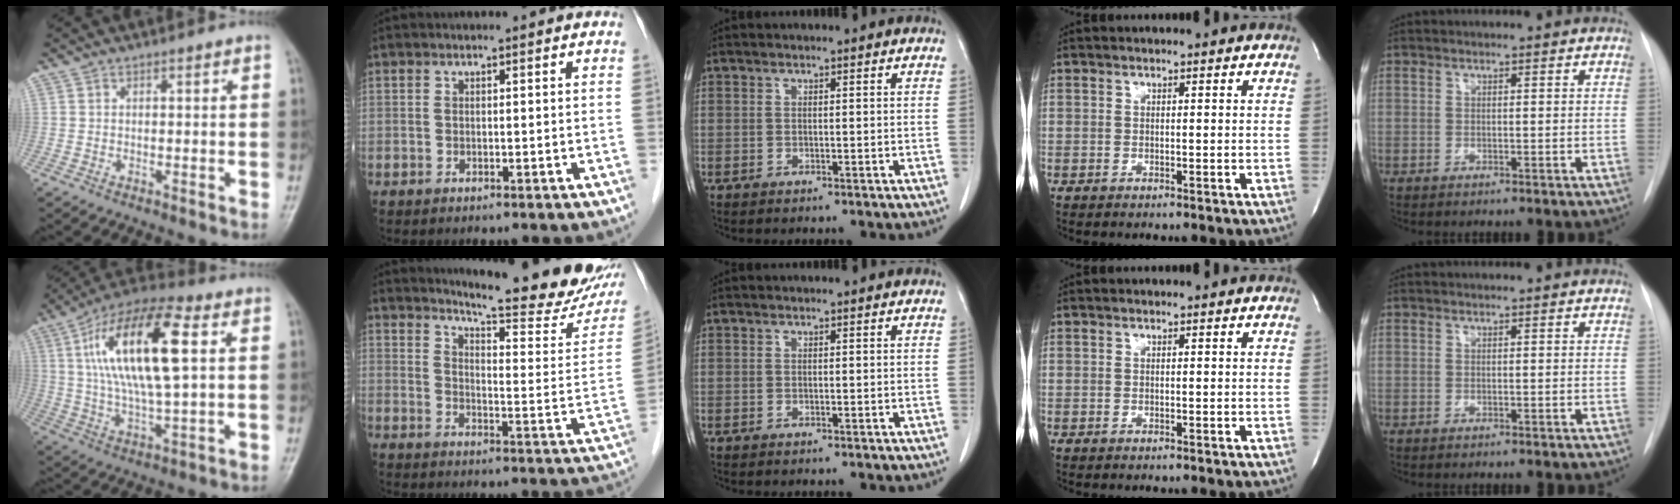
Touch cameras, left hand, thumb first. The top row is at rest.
{"thumb": {"total": 20.3, "force": [5.1, 6.9, 18.4], "torque": [-0.342, 0.010, 0.083]}, "index": {"total": 20.8, "force": [18.5, 1.3, 9.4], "torque": [-0.129, -0.081, 0.227]}}